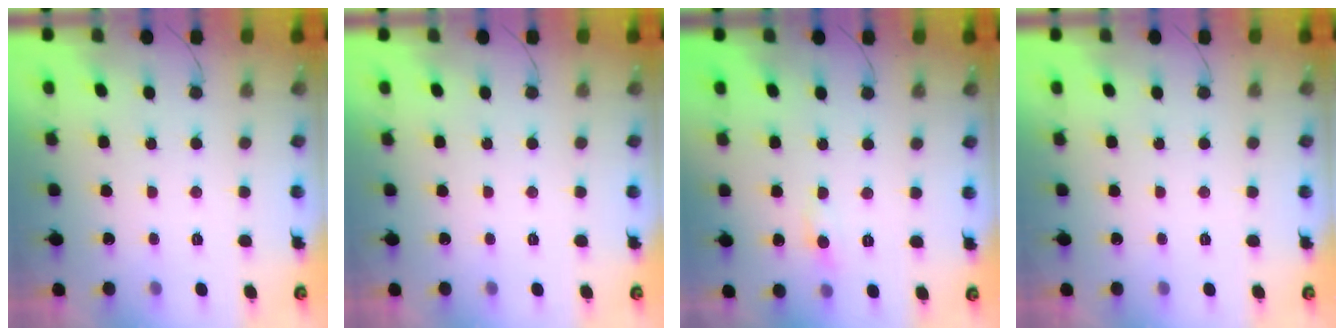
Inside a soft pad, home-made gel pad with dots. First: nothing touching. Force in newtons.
{"total": 0.0}
{"total": 5.1, "press": 5.0, "slide": 0.6}
{"total": 0.0}